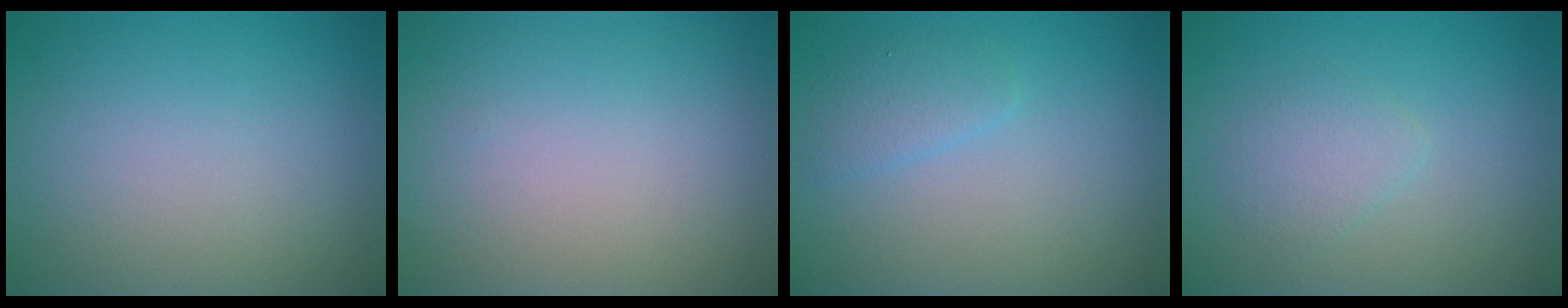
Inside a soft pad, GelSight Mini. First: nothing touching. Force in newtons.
{"total": 0.0}
{"total": 1.6, "press": 1.6, "slide": 0.0}
{"total": 1.8, "press": 1.8, "slide": 0.1}